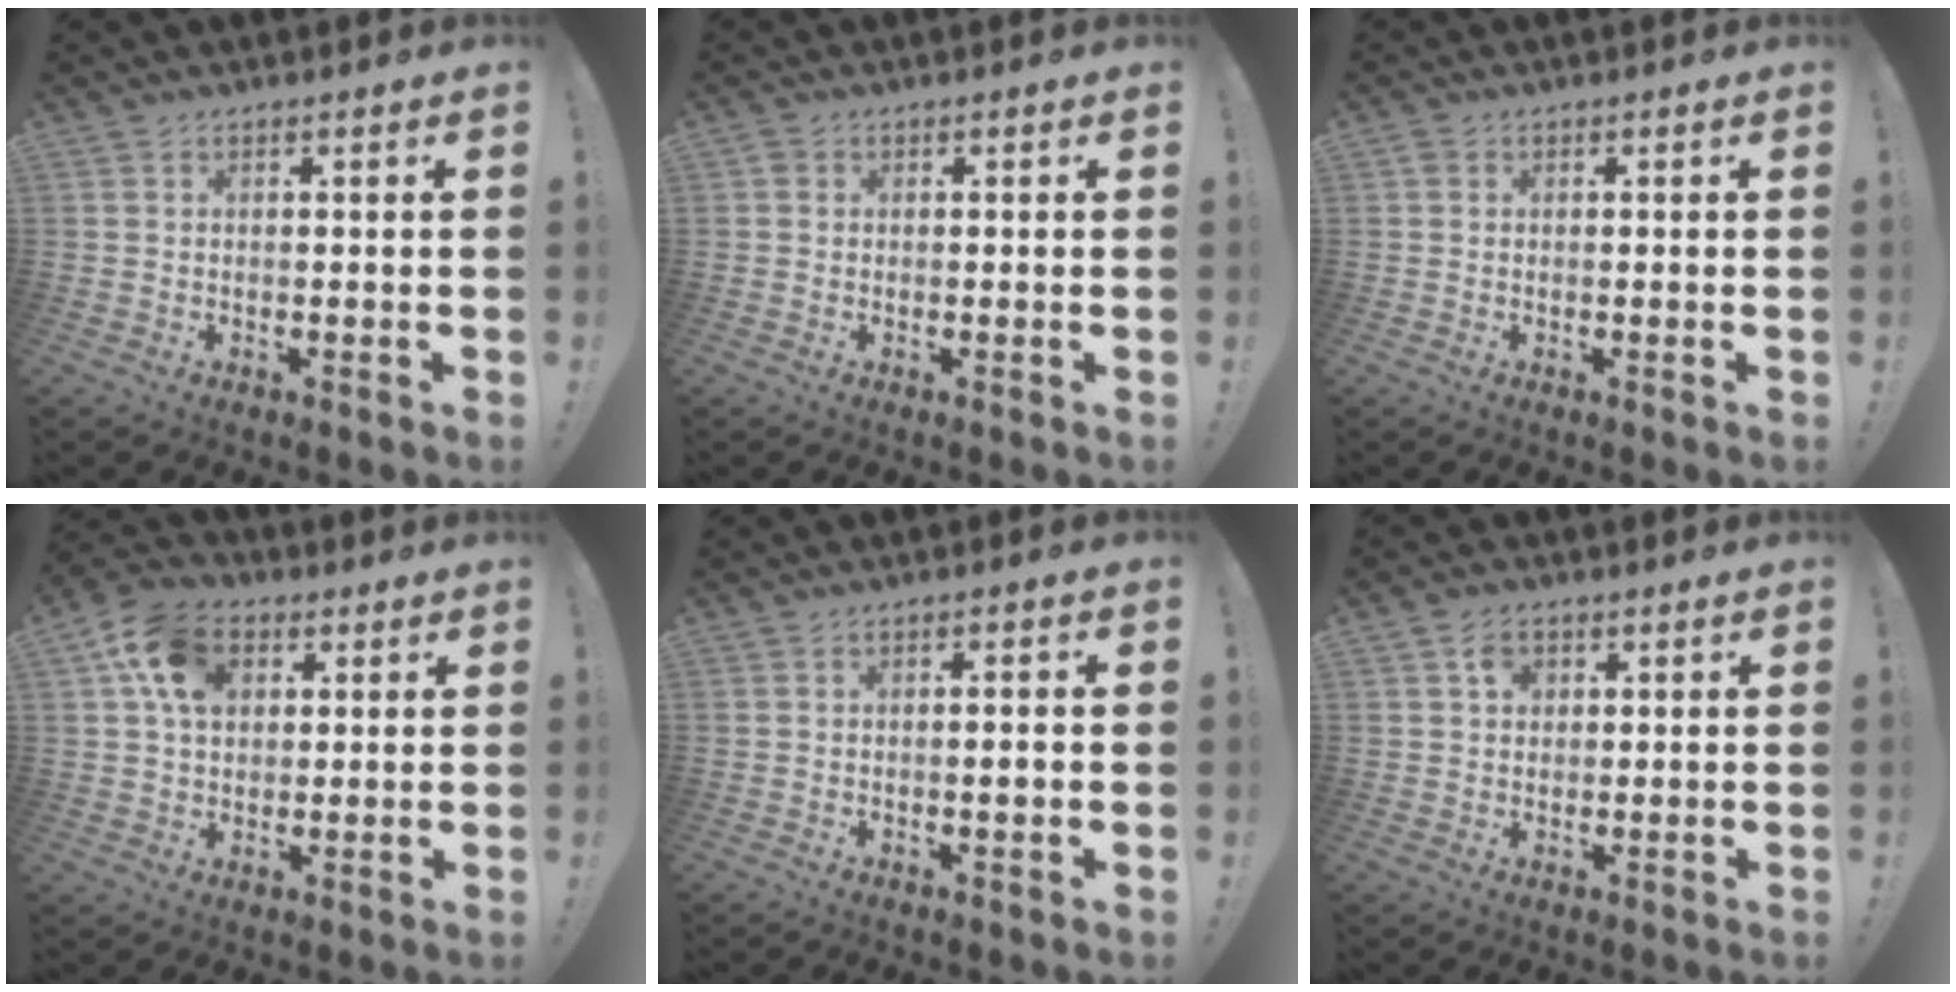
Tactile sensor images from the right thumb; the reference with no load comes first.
{"total": 0.8, "force": [0.1, 0.7, 0.4], "torque": [-0.005, 0.002, 0.001]}
{"total": 0.7, "force": [0.2, 0.6, 0.4], "torque": [-0.013, 0.005, 0.004]}
{"total": 12.6, "force": [4.6, 9.4, 7.0], "torque": [-0.117, -0.001, 0.093]}
{"total": 2.3, "force": [-0.5, -0.1, 2.3], "torque": [-0.039, 0.000, -0.011]}
{"total": 3.5, "force": [1.4, 2.8, 1.5], "torque": [-0.013, -0.003, 0.021]}